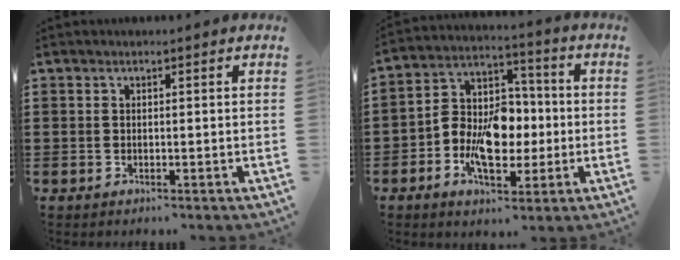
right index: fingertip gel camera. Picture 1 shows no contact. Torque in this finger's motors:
{"motor_torque": [2.14, 0.00, 0.89, 0.21]}